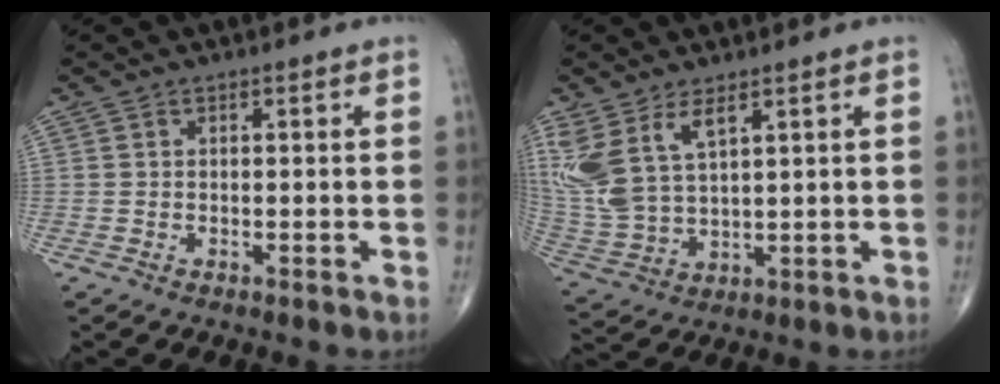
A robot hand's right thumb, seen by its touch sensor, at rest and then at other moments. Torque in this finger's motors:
{"motor_torque": [-0.25, 0.94, 0.78, 0.77, 0.14]}